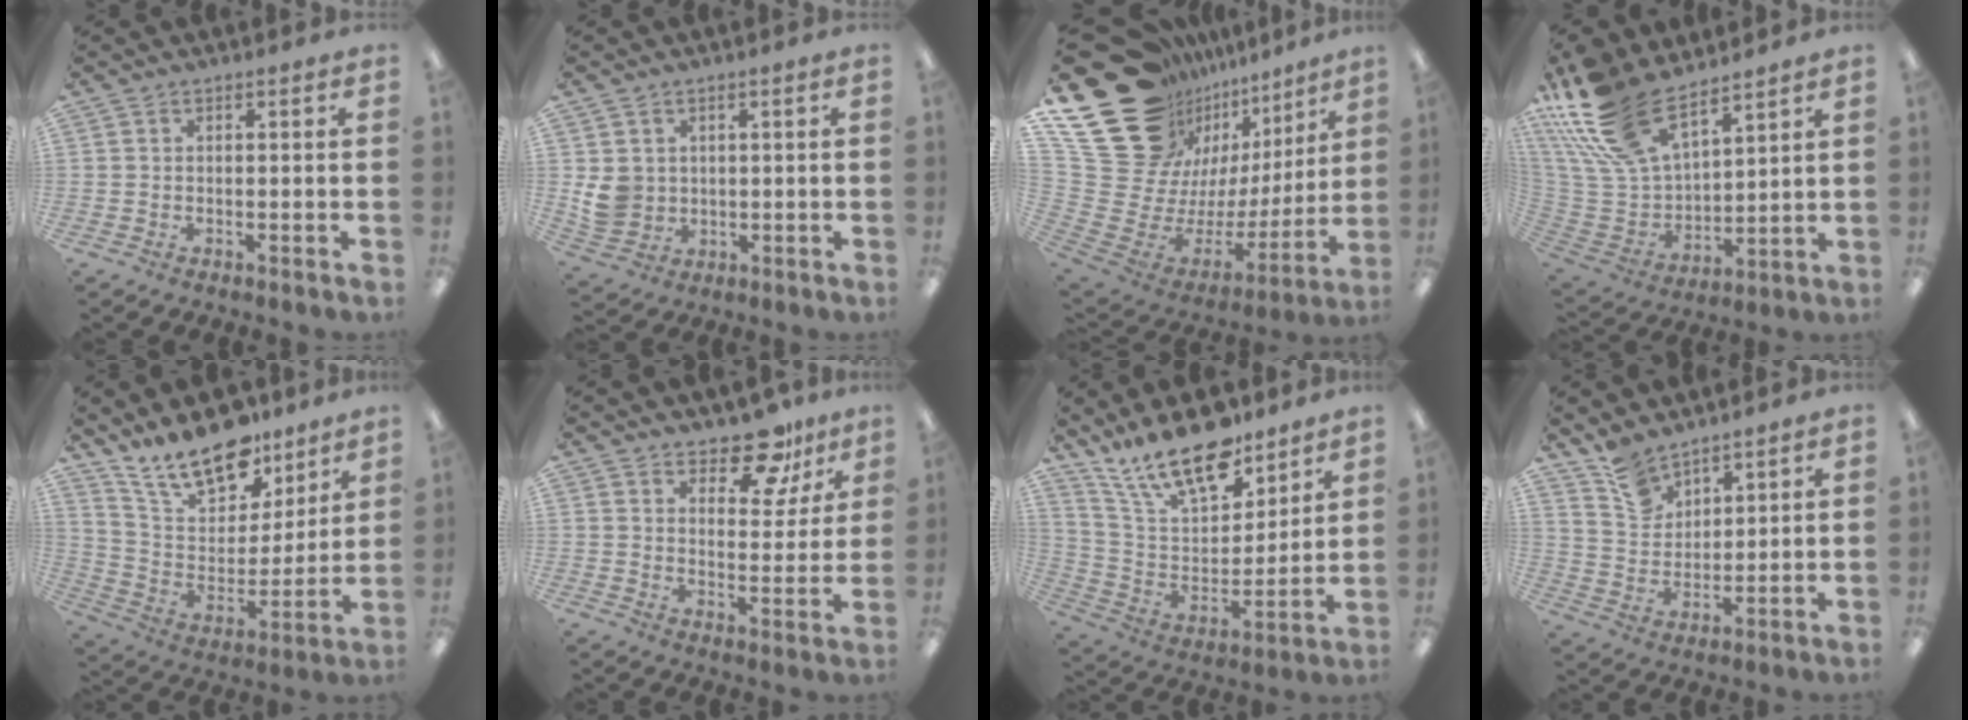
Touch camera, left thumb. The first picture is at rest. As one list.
[{"total": 6.8, "force": [1.2, 6.3, 2.3], "torque": [-0.043, 0.004, 0.025]}, {"total": 28.2, "force": [14.9, 18.7, 14.8], "torque": [-0.242, -0.125, 0.332]}, {"total": 21.8, "force": [15.2, 10.6, 11.5], "torque": [-0.274, -0.081, 0.281]}, {"total": 18.0, "force": [14.3, 8.1, 7.3], "torque": [-0.140, -0.092, 0.260]}, {"total": 11.2, "force": [8.9, 5.0, 4.7], "torque": [-0.060, -0.059, 0.160]}, {"total": 19.8, "force": [15.3, 7.8, 9.8], "torque": [-0.200, -0.091, 0.275]}, {"total": 9.2, "force": [7.6, 4.8, 1.7], "torque": [-0.044, -0.045, 0.148]}]